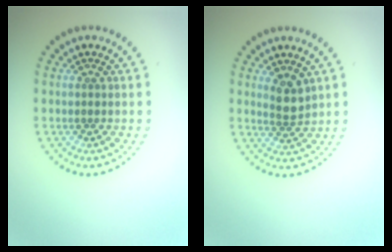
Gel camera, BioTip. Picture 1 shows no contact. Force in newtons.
{"total": 2.1, "press": 1.7, "slide": 1.2}